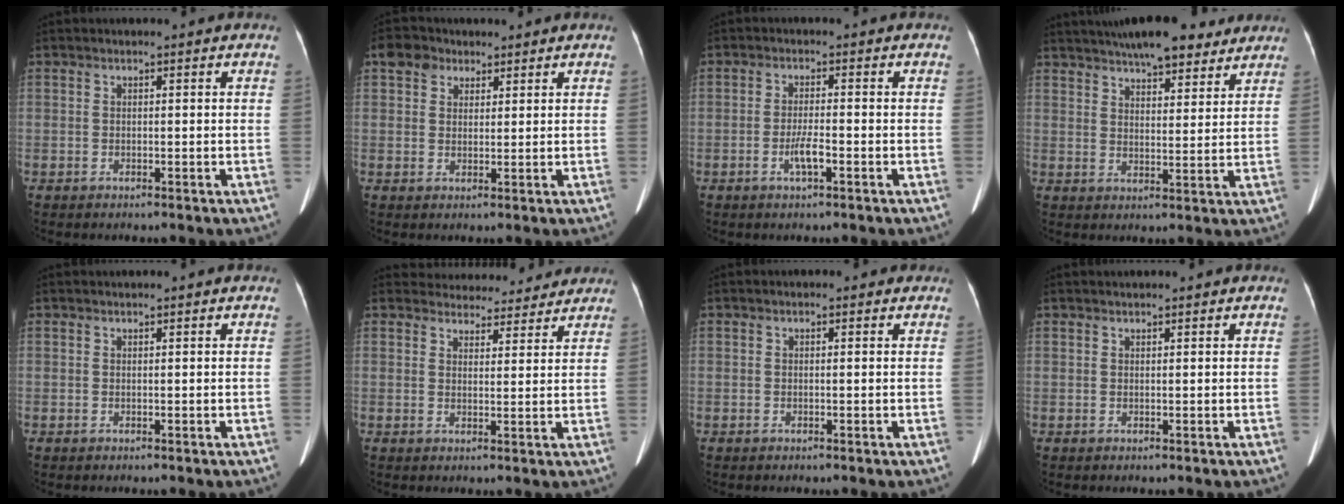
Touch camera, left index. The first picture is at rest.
{"total": 3.4, "force": [1.9, 2.7, 1.0], "torque": [-0.021, 0.013, 0.038]}
{"total": 2.7, "force": [-1.5, 0.1, 2.2], "torque": [-0.040, -0.009, -0.026]}
{"total": 14.7, "force": [12.1, 3.6, 7.5], "torque": [-0.119, 0.026, 0.175]}
{"total": 1.5, "force": [1.3, -0.2, 0.6], "torque": [-0.012, 0.016, 0.020]}
{"total": 11.4, "force": [10.9, 3.3, 1.2], "torque": [0.010, 0.004, 0.127]}
{"total": 1.2, "force": [0.9, 0.4, 0.7], "torque": [-0.008, 0.005, 0.006]}
{"total": 2.6, "force": [2.4, 0.2, 1.0], "torque": [-0.011, 0.016, 0.031]}